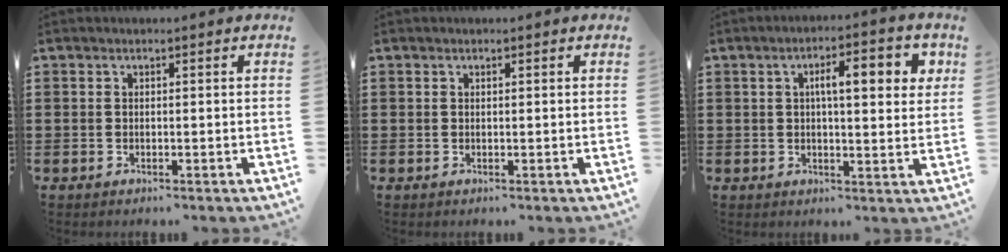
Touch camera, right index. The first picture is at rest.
{"total": 0.0}
{"total": 6.7, "force": [1.8, 2.0, 6.1], "torque": [-0.098, 0.000, 0.023]}